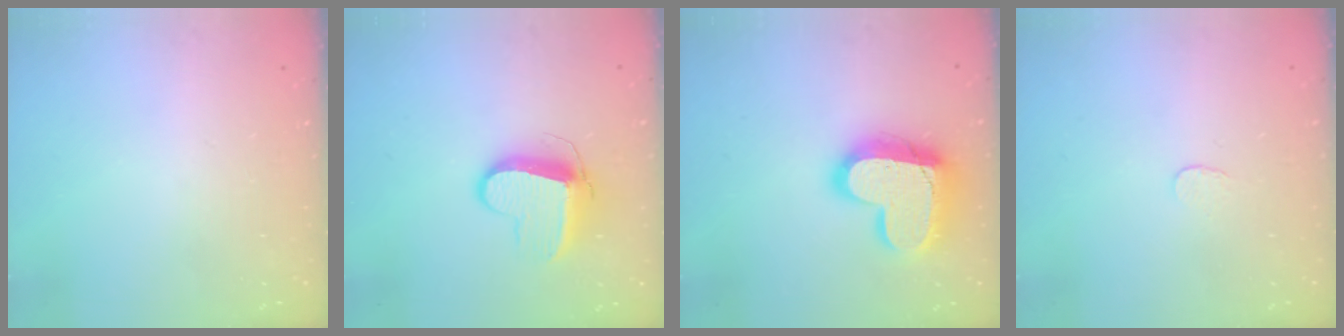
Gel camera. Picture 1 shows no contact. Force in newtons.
{"total": 10.3, "press": 10.3, "slide": 0.5}
{"total": 19.3, "press": 19.2, "slide": 1.6}
{"total": 3.0, "press": 3.0, "slide": 0.2}